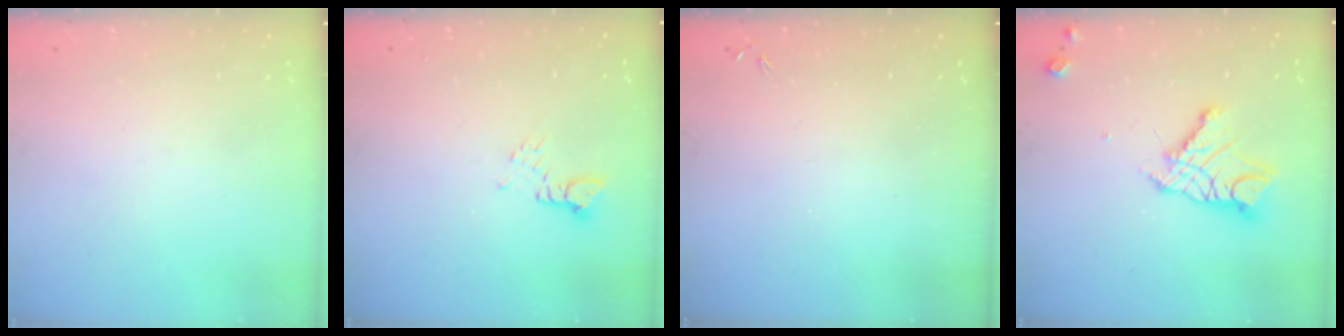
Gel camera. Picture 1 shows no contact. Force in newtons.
{"total": 2.4, "press": 2.4, "slide": 0.1}
{"total": 0.0}
{"total": 14.0, "press": 14.0, "slide": 1.4}